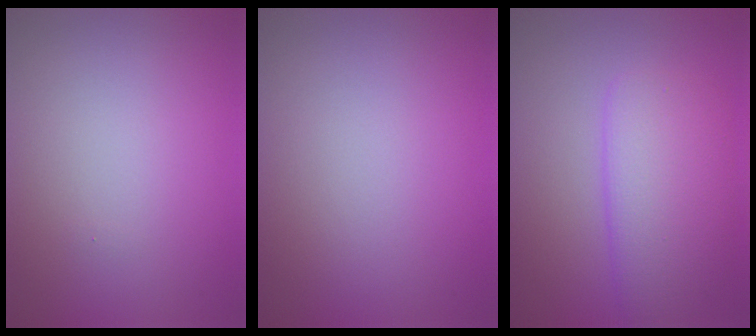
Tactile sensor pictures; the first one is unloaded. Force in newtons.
{"total": 0.0}
{"total": 4.4, "press": 4.4, "slide": 0.1}